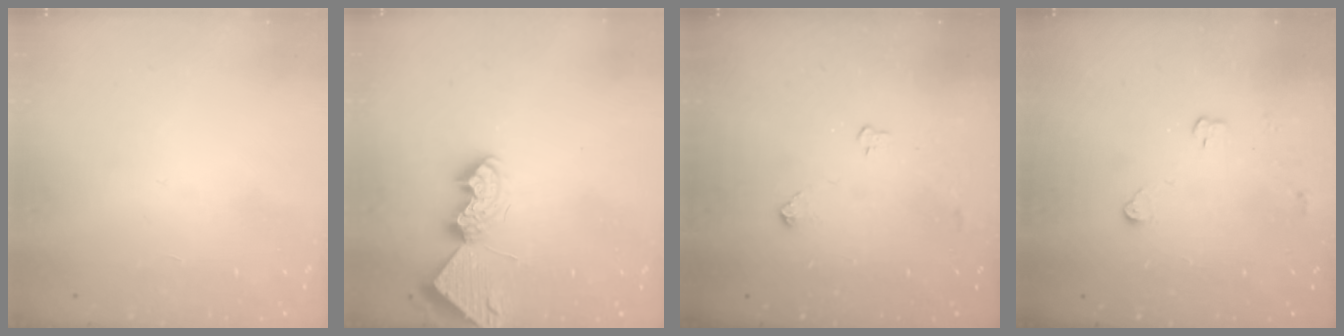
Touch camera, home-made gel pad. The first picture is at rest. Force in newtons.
{"total": 8.7, "press": 8.6, "slide": 1.1}
{"total": 3.7, "press": 3.7, "slide": 0.6}
{"total": 3.6, "press": 3.5, "slide": 0.5}